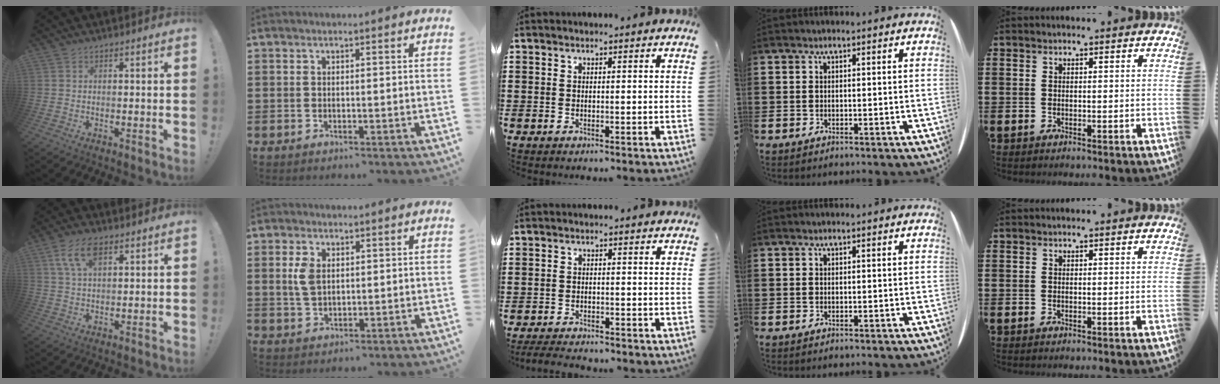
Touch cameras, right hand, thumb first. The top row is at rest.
{"thumb": {"total": 8.3, "force": [4.0, 4.0, 6.1], "torque": [-0.115, 0.001, 0.077]}, "index": {"total": 4.1, "force": [0.9, 2.5, 3.2], "torque": [-0.076, 0.007, 0.013]}, "middle": {"total": 2.3, "force": [-2.3, 0.2, 0.5], "torque": [-0.011, 0.001, -0.047]}}